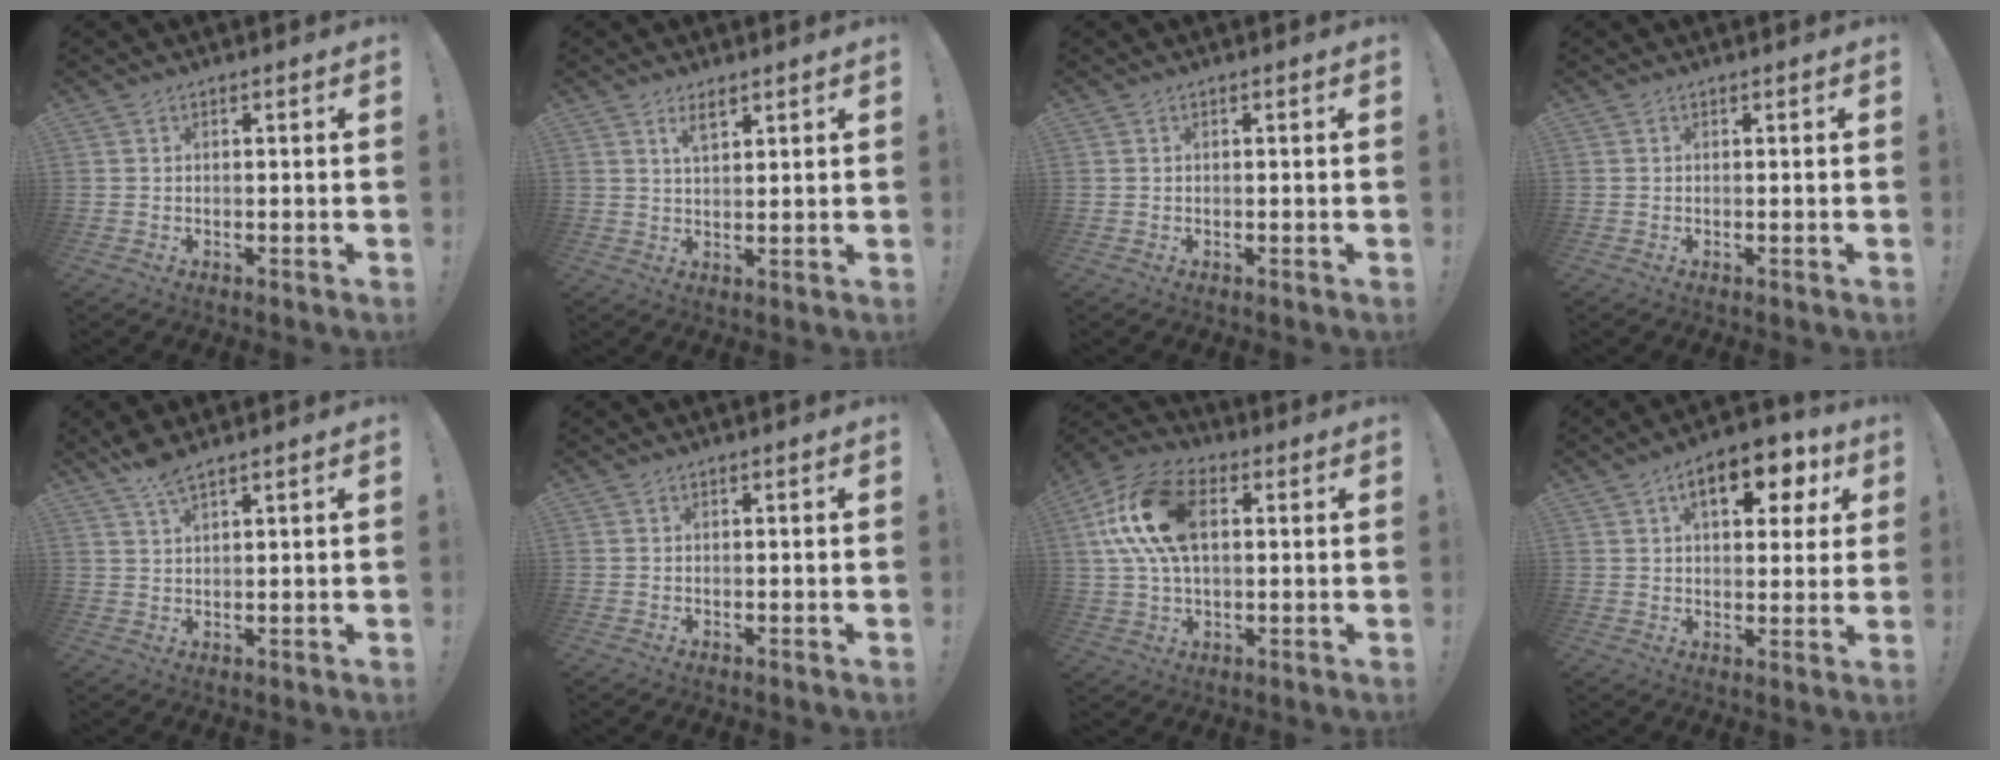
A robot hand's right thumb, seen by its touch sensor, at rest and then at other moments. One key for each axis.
{"total": 4.1, "fx": 3.0, "fy": 1.7, "fz": 2.2, "tx": -0.035, "ty": -0.011, "tz": 0.051}
{"total": 0.0}
{"total": 0.0}
{"total": 4.3, "fx": 3.7, "fy": 0.7, "fz": 2.2, "tx": -0.049, "ty": -0.014, "tz": 0.065}
{"total": 0.0}
{"total": 17.7, "fx": 3.8, "fy": 10.4, "fz": 13.8, "tx": -0.265, "ty": 0.010, "tz": 0.069}
{"total": 12.6, "fx": 5.3, "fy": 6.4, "fz": 9.5, "tx": -0.124, "ty": -0.017, "tz": 0.084}